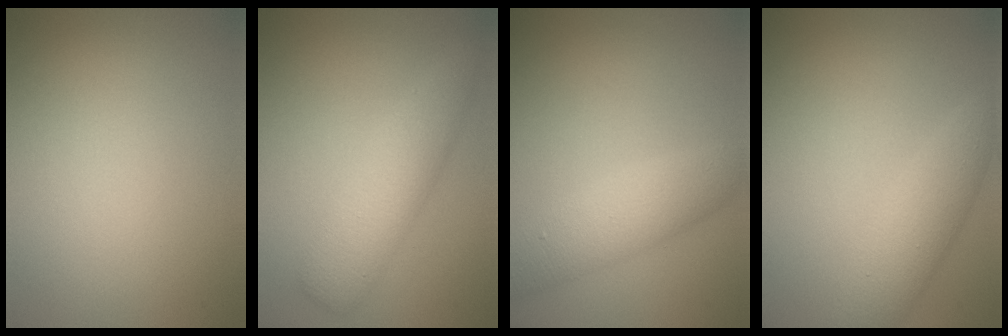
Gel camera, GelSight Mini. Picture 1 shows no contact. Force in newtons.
{"total": 4.0, "press": 4.0, "slide": 0.0}
{"total": 3.8, "press": 3.8, "slide": 0.1}
{"total": 3.5, "press": 3.5, "slide": 0.2}